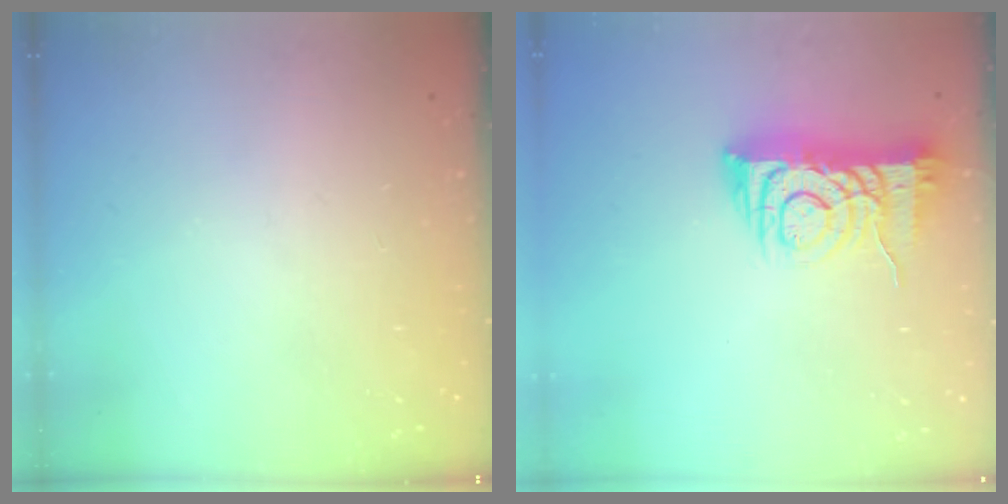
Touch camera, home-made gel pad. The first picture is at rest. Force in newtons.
{"total": 9.1, "press": 9.0, "slide": 1.2}